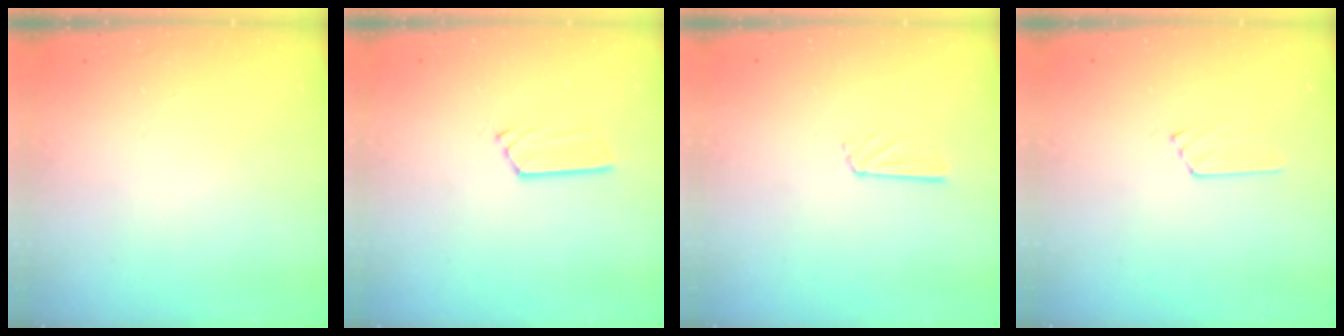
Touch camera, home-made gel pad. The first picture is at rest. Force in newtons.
{"total": 3.5, "press": 3.5, "slide": 0.1}
{"total": 4.6, "press": 4.5, "slide": 0.4}
{"total": 5.7, "press": 5.7, "slide": 0.6}